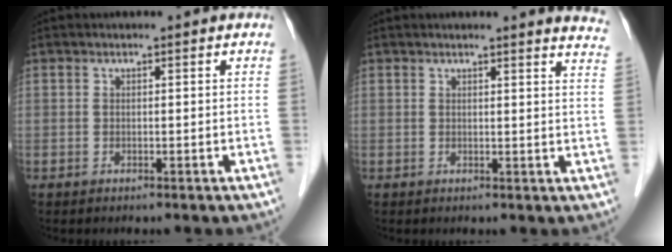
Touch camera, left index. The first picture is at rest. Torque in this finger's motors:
{"motor_torque": [0.62, -0.81, 0.06, 0.01]}